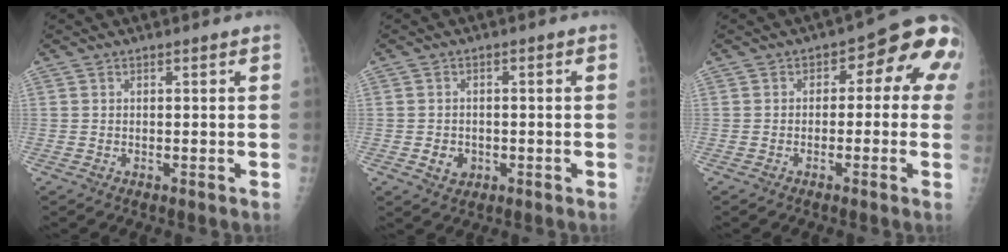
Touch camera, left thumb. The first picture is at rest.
{"total": 3.4, "force": [-0.9, 2.9, 1.5], "torque": [-0.012, 0.004, -0.009]}
{"total": 9.9, "force": [0.8, 5.9, 7.9], "torque": [-0.047, 0.034, -0.005]}